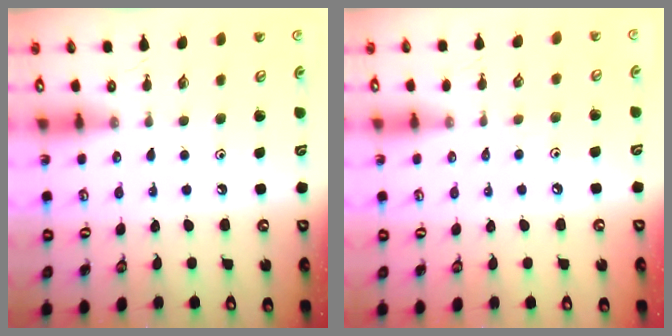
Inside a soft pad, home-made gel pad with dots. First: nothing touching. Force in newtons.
{"total": 1.2, "press": 1.1, "slide": 0.4}